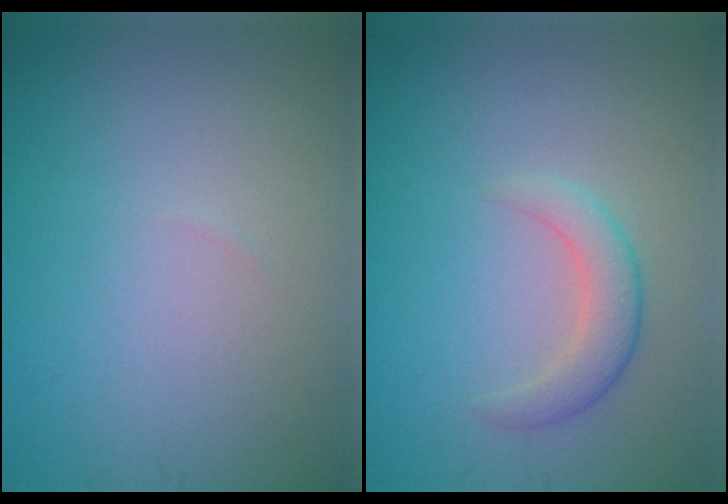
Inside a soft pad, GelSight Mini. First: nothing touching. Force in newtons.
{"total": 2.4, "press": 2.4, "slide": 0.2}